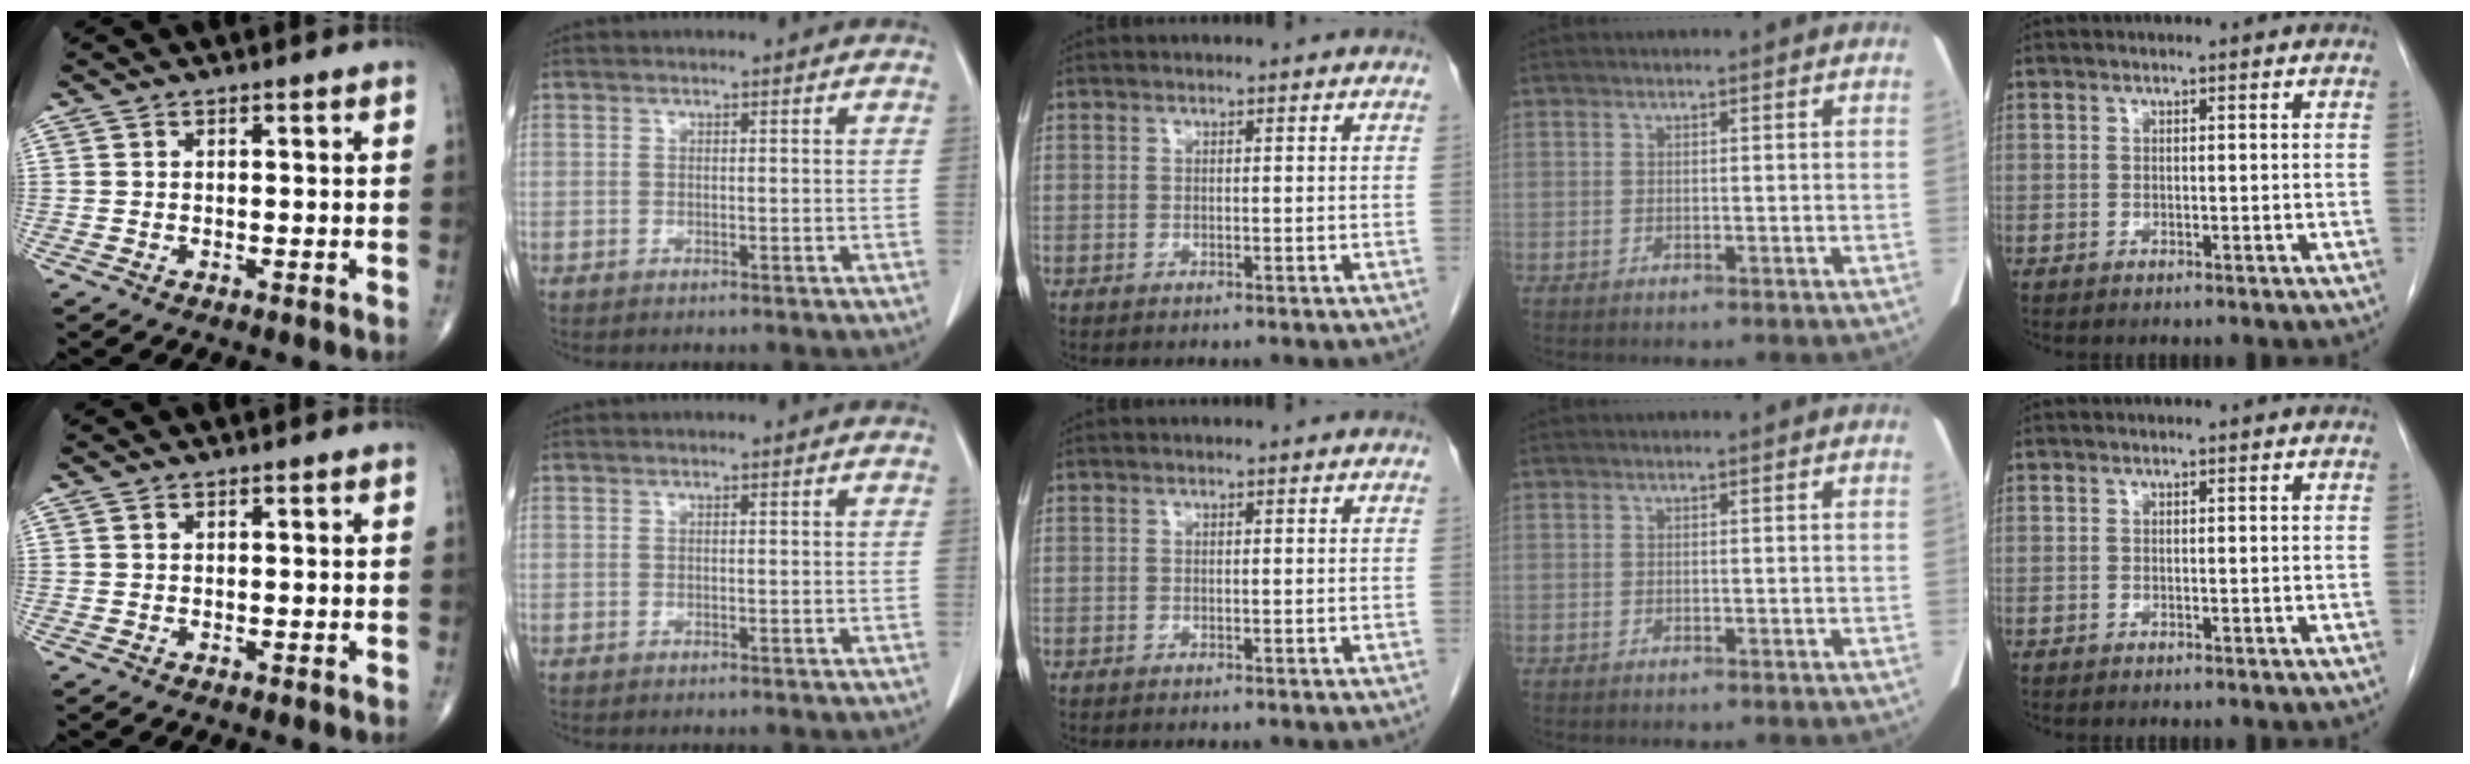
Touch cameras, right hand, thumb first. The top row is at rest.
{}